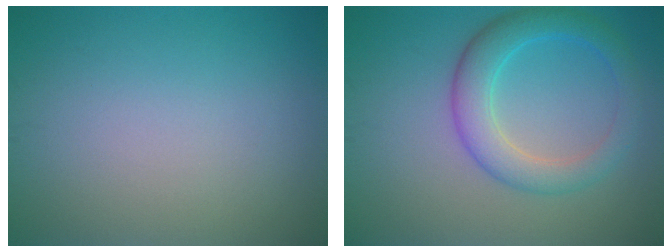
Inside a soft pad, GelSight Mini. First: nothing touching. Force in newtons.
{"total": 4.6, "press": 4.6, "slide": 0.3}